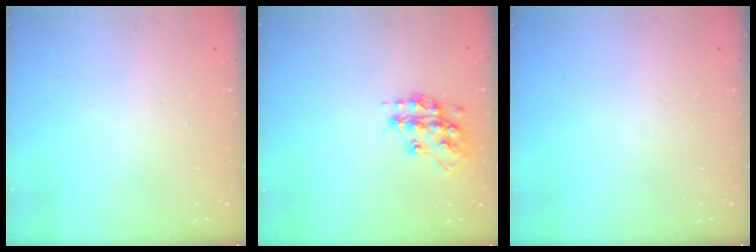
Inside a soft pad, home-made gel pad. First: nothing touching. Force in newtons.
{"total": 15.0, "press": 15.0, "slide": 1.0}
{"total": 0.0}